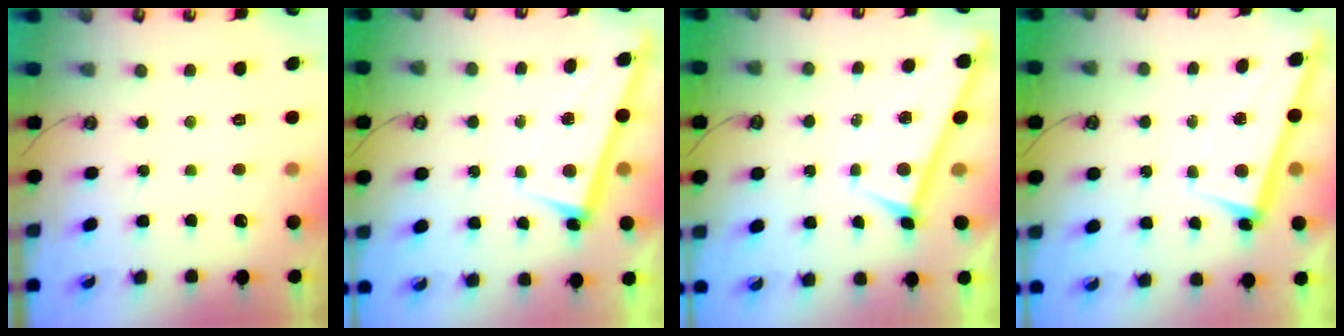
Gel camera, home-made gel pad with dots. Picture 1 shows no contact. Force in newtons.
{"total": 2.8, "press": 2.8, "slide": 0.4}
{"total": 0.0}
{"total": 2.8, "press": 2.8, "slide": 0.4}